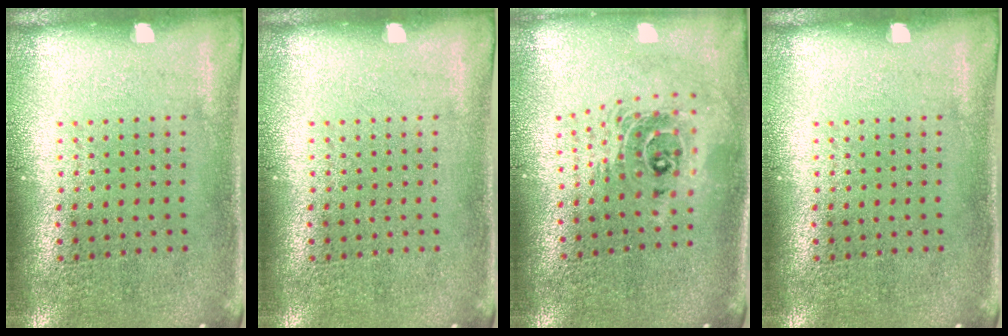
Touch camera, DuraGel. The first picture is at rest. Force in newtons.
{"total": 0.0}
{"total": 2.0, "press": 1.6, "slide": 1.3}
{"total": 0.0}